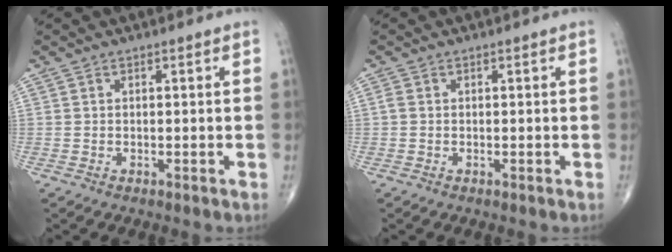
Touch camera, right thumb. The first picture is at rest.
{"total": 0.8, "force": [0.0, 0.6, 0.5], "torque": [-0.012, -0.001, -0.004]}